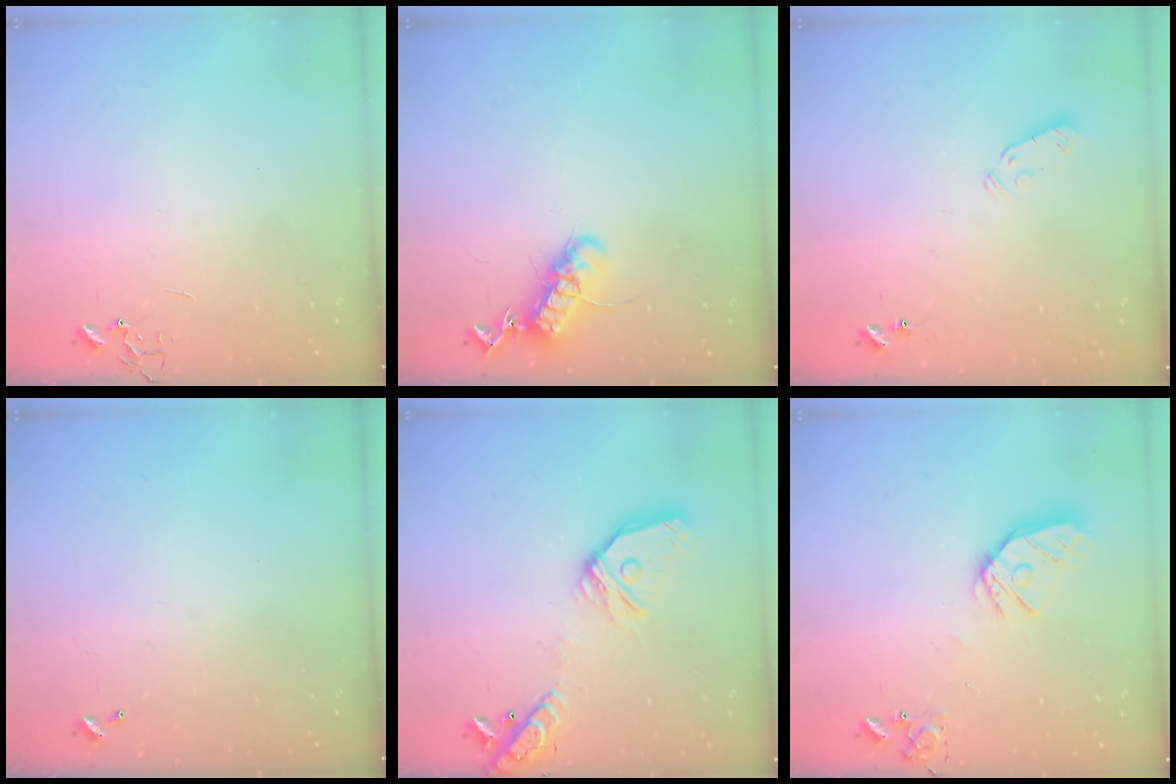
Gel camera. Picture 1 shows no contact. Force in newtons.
{"total": 13.8, "press": 13.8, "slide": 0.7}
{"total": 3.7, "press": 3.6, "slide": 0.6}
{"total": 0.0}
{"total": 17.7, "press": 17.5, "slide": 2.5}
{"total": 14.1, "press": 14.0, "slide": 1.7}